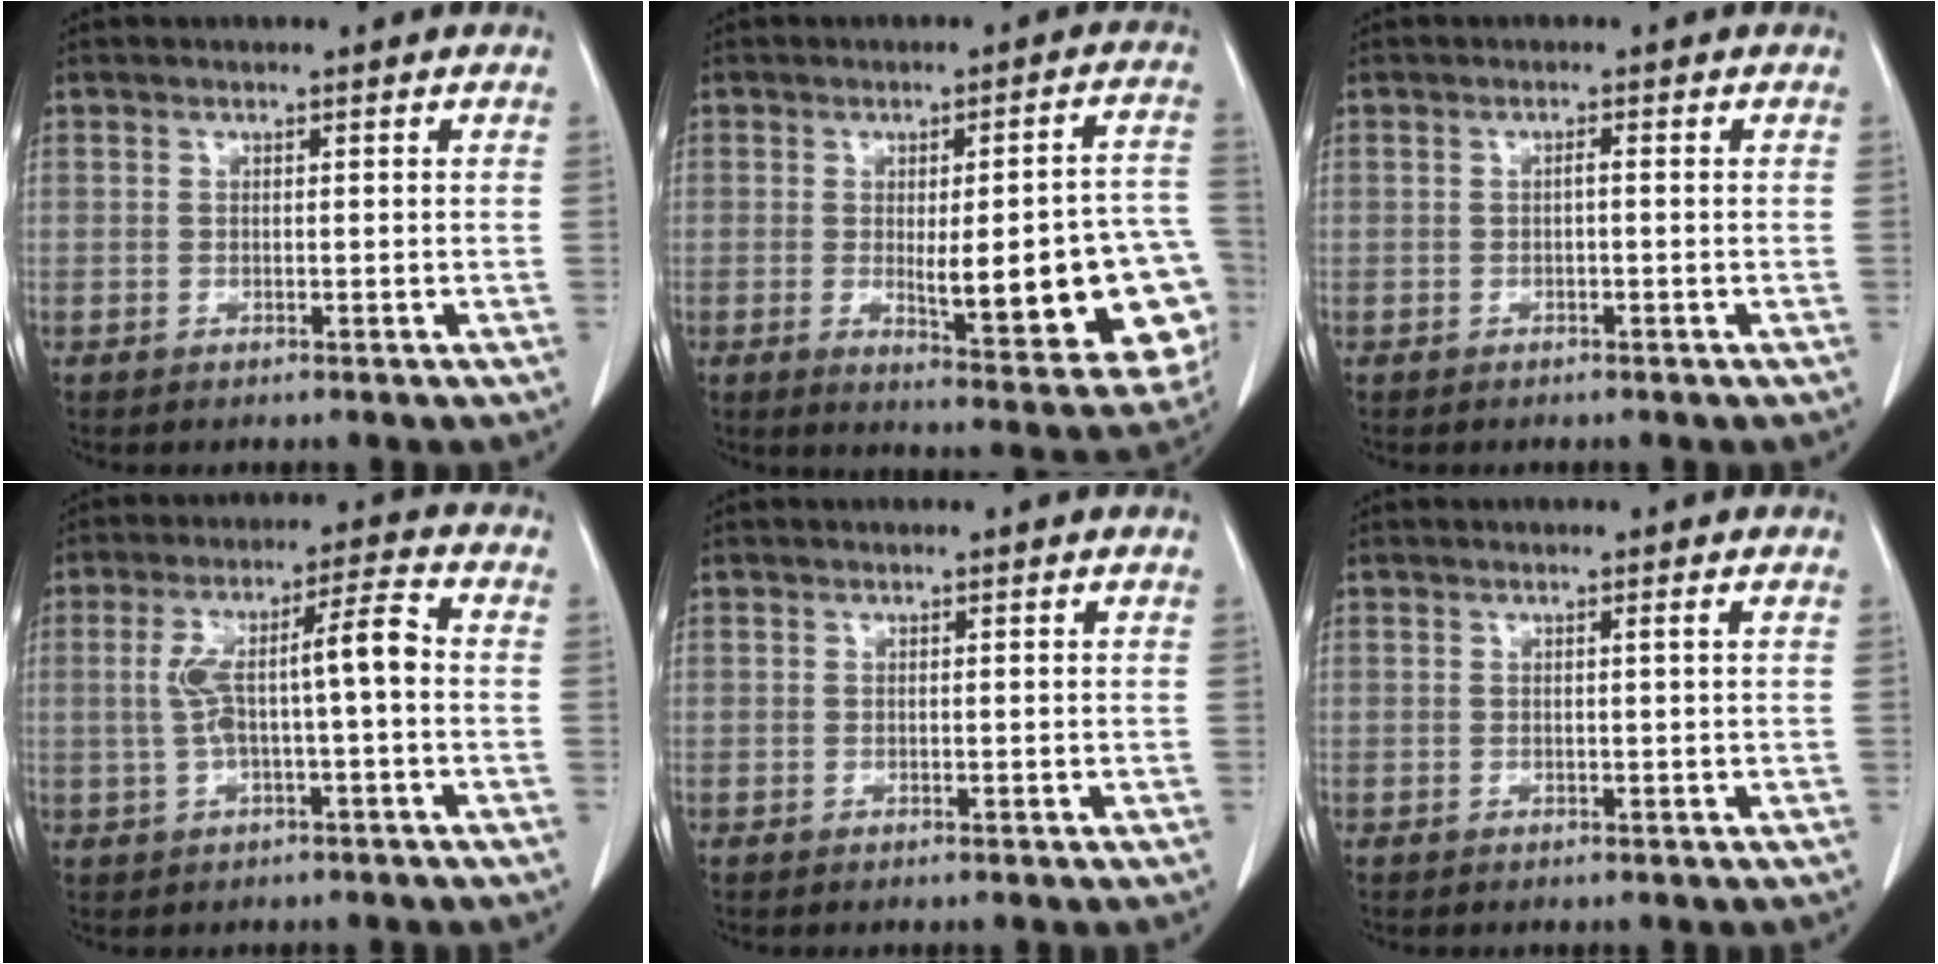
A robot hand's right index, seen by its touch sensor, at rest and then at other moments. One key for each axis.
{"total": 19.7, "fx": -3.3, "fy": 4.5, "fz": 18.9, "tx": -0.156, "ty": 0.014, "tz": -0.018}
{"total": 0.7, "fx": -0.1, "fy": 0.1, "fz": 0.6, "tx": -0.011, "ty": 0.003, "tz": -0.001}
{"total": 8.5, "fx": -0.2, "fy": 1.2, "fz": 8.4, "tx": -0.158, "ty": 0.031, "tz": -0.003}
{"total": 0.0}
{"total": 0.6, "fx": 0.2, "fy": -0.2, "fz": 0.5, "tx": -0.011, "ty": -0.001, "tz": 0.005}